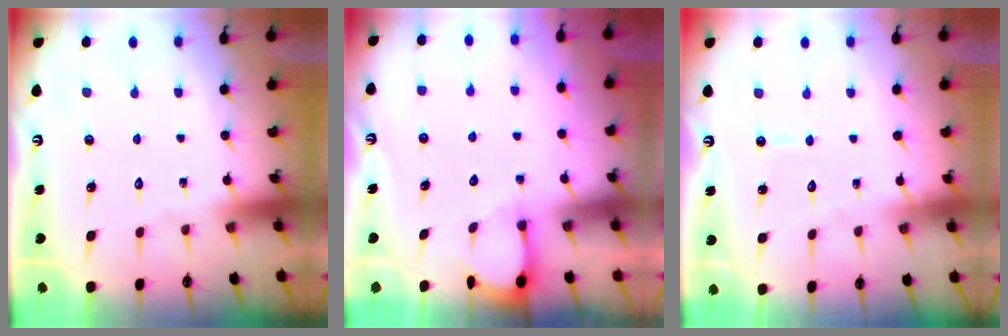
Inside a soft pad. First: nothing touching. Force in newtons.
{"total": 2.4, "press": 2.3, "slide": 0.4}
{"total": 2.6, "press": 2.6, "slide": 0.3}